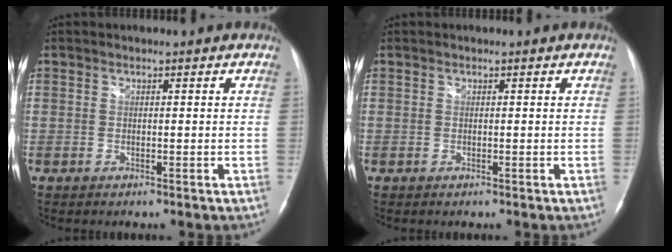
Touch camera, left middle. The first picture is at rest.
{"total": 0.0}